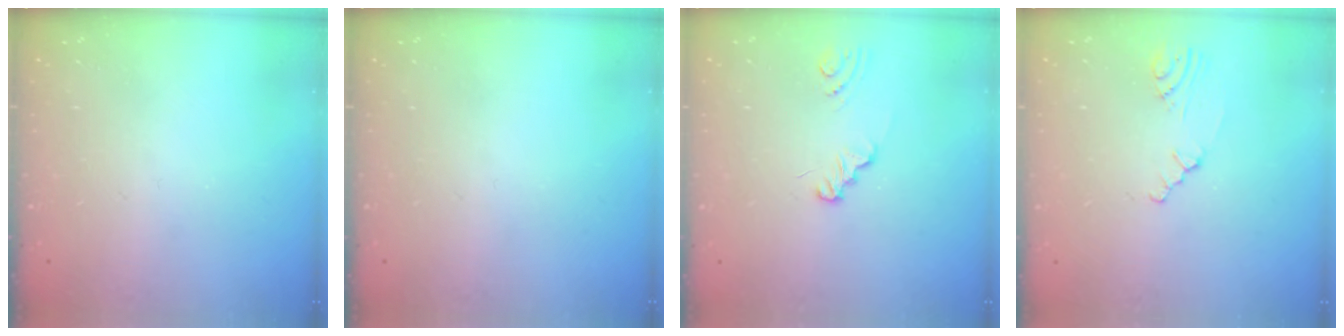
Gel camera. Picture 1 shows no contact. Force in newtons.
{"total": 0.0}
{"total": 1.2, "press": 1.2, "slide": 0.1}
{"total": 1.1, "press": 1.1, "slide": 0.4}